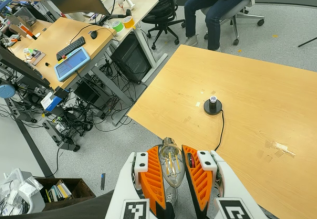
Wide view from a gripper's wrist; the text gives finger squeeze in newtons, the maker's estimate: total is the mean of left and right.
{"total": 12.3, "left": 12.5, "right": 12.0}